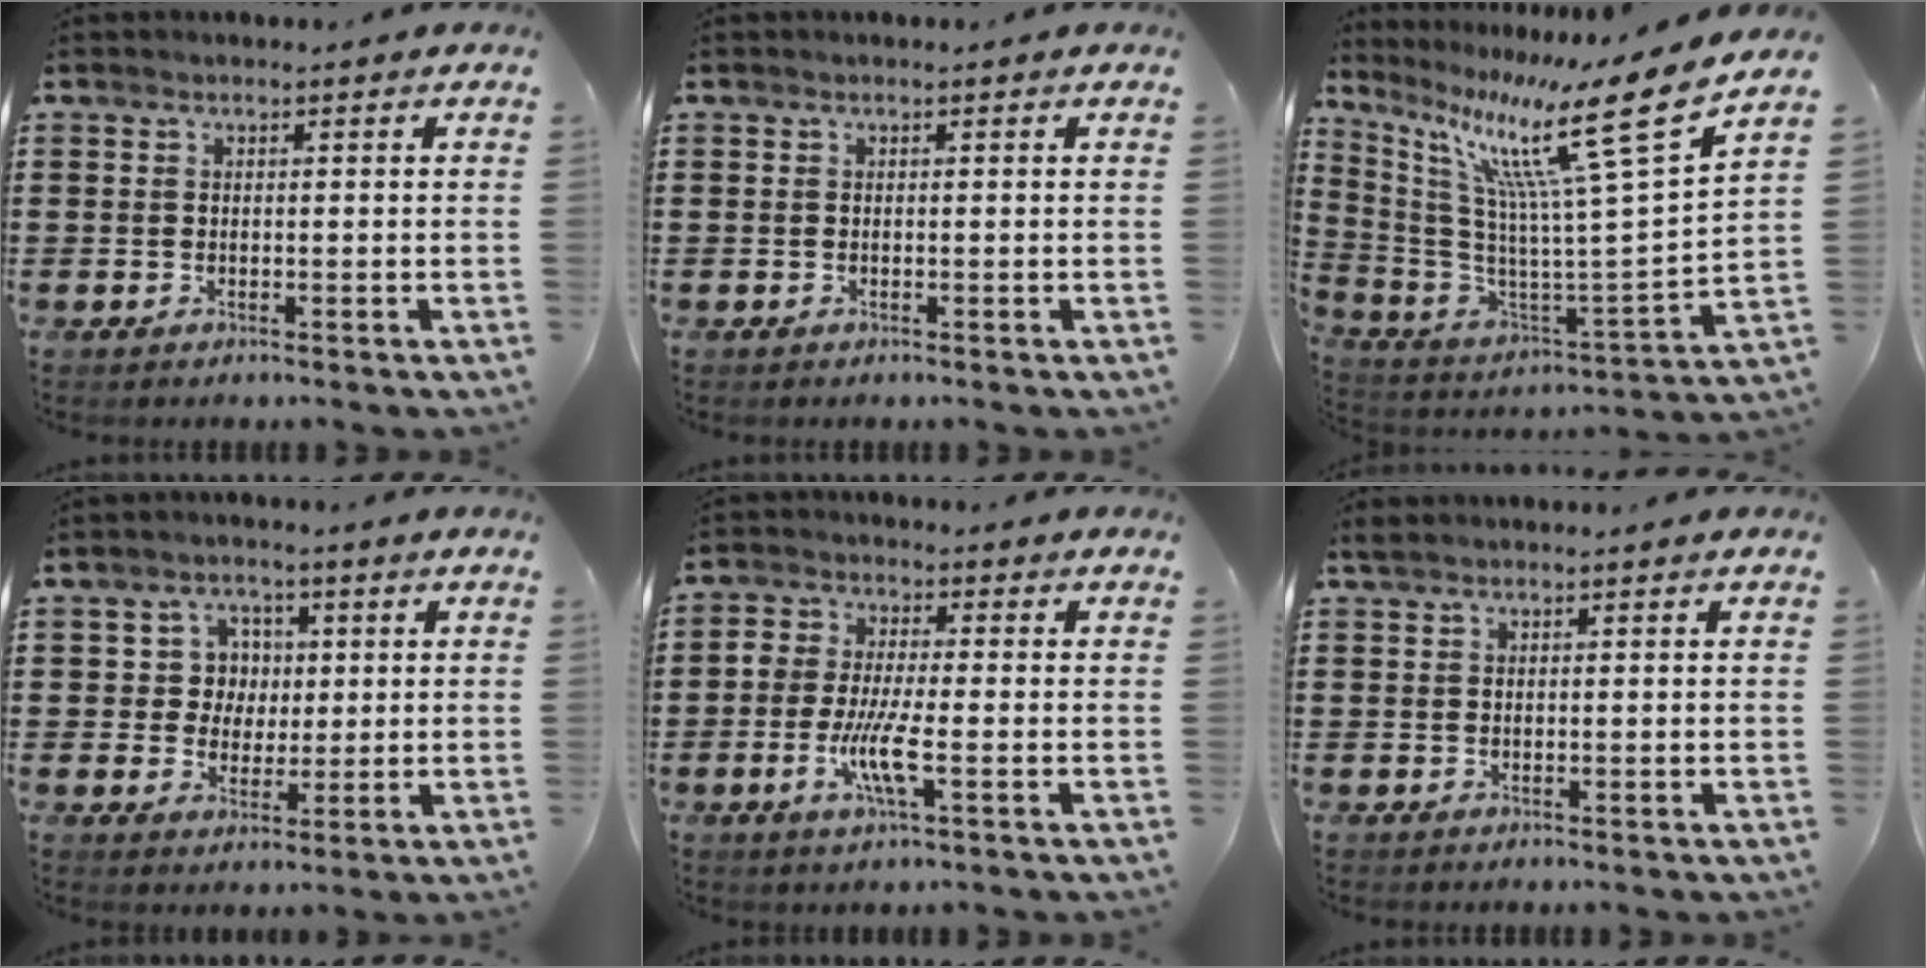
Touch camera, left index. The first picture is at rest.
{"total": 0.0}
{"total": 16.9, "force": [10.0, 1.2, 13.6], "torque": [-0.258, -0.068, 0.141]}
{"total": 4.9, "force": [1.1, 4.5, 1.6], "torque": [-0.046, 0.013, 0.015]}
{"total": 6.5, "force": [-2.0, 1.7, 5.9], "torque": [-0.125, -0.009, -0.041]}
{"total": 1.1, "force": [0.8, 0.3, 0.6], "torque": [-0.014, 0.003, 0.015]}